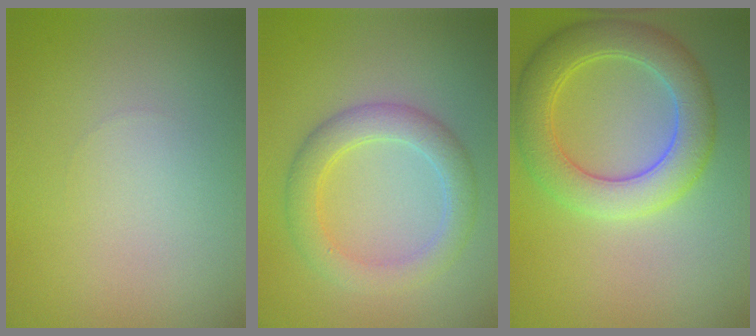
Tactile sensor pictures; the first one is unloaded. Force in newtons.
{"total": 3.9, "press": 3.9, "slide": 0.2}
{"total": 6.1, "press": 6.1, "slide": 0.2}